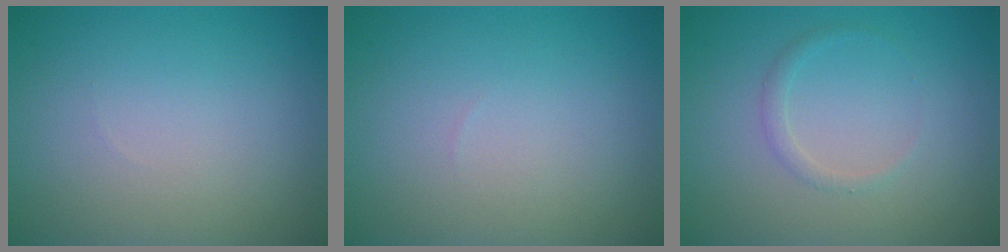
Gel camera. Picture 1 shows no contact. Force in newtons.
{"total": 0.0}
{"total": 1.0, "press": 1.0, "slide": 0.0}